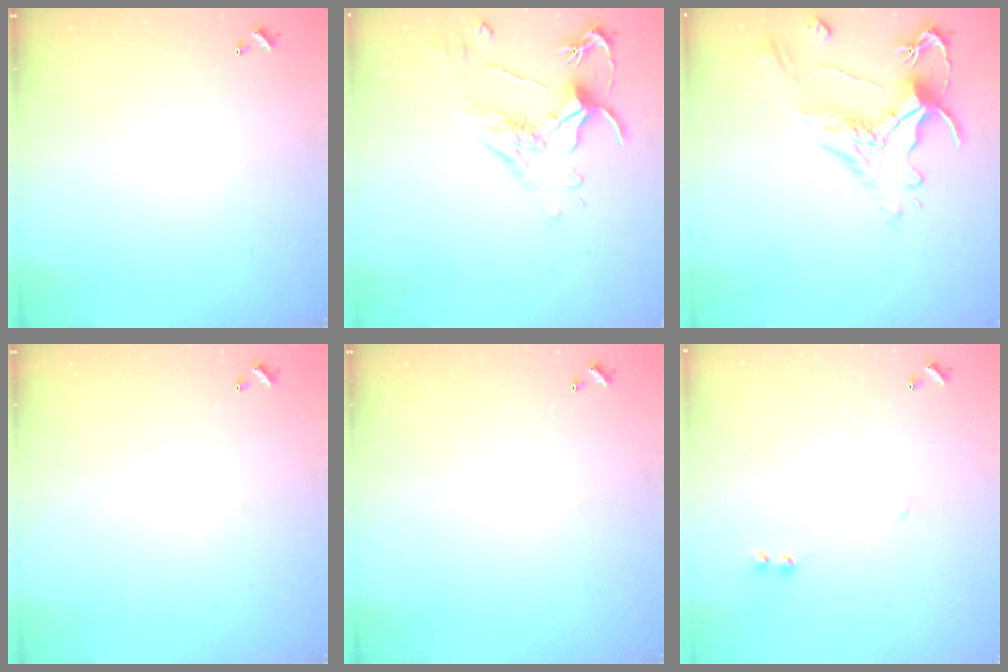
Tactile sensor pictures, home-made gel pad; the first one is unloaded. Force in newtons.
{"total": 1.5, "press": 1.4, "slide": 0.6}
{"total": 1.6, "press": 0.6, "slide": 1.5}
{"total": 0.0}
{"total": 0.0}
{"total": 1.2, "press": 1.1, "slide": 0.5}